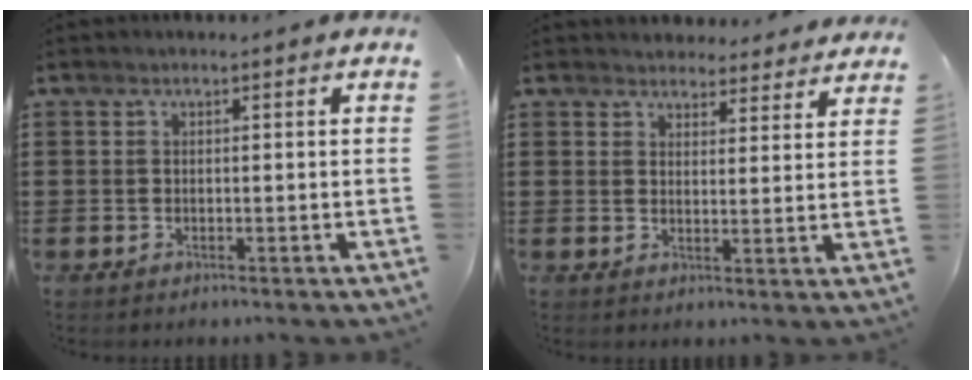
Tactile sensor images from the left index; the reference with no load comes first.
{"total": 3.8, "force": [3.7, 0.7, -0.1], "torque": [-0.004, -0.016, 0.068]}